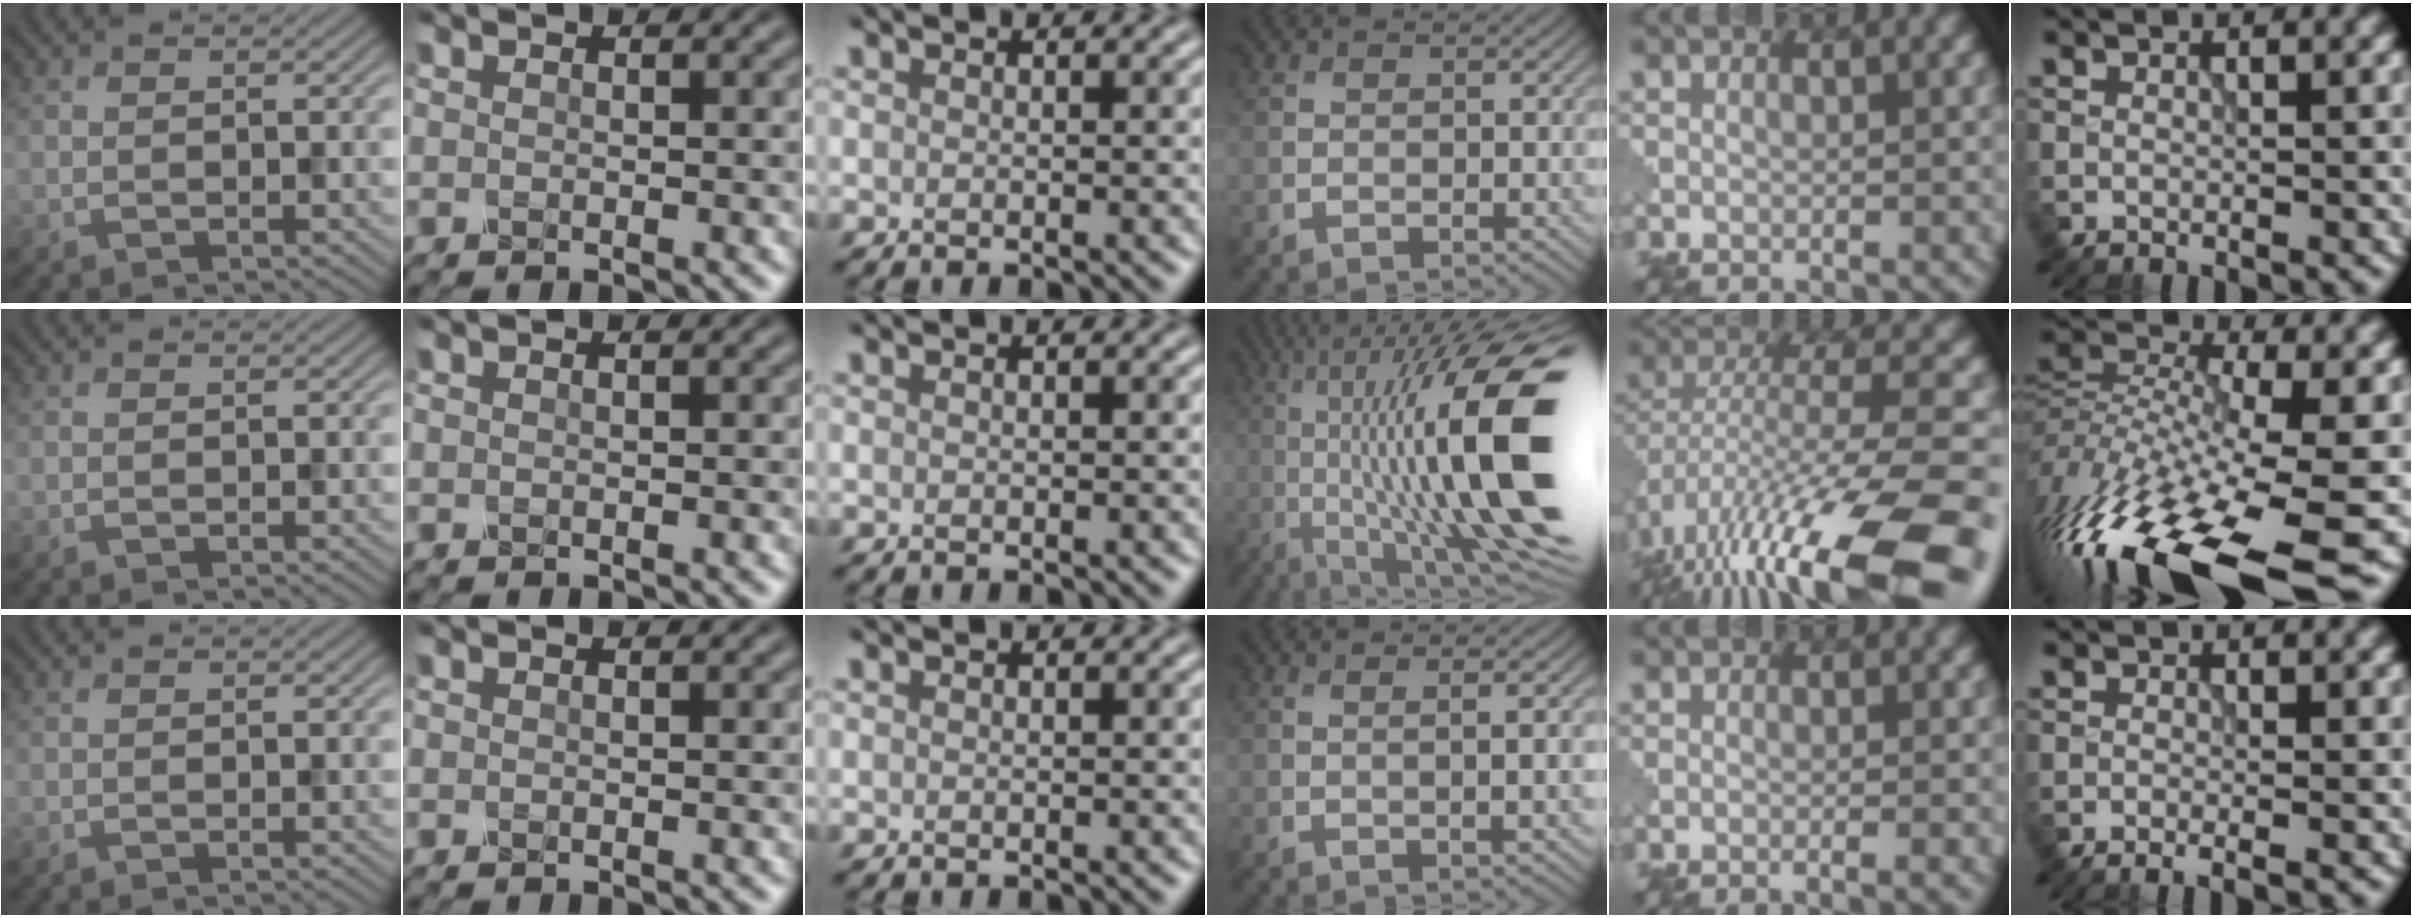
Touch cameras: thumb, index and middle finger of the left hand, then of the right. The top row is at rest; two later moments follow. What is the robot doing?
{"motion": "shake", "object": "plastic piggy bank"}